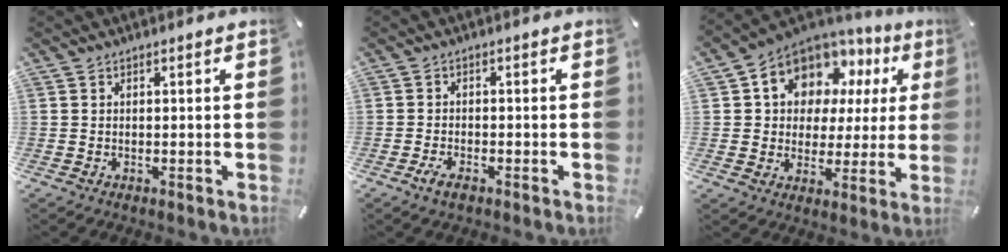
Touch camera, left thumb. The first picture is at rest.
{"total": 2.7, "force": [-1.7, 1.3, 1.8], "torque": [-0.036, 0.005, -0.033]}
{"total": 11.2, "force": [5.6, 9.0, 3.7], "torque": [-0.085, -0.036, 0.108]}